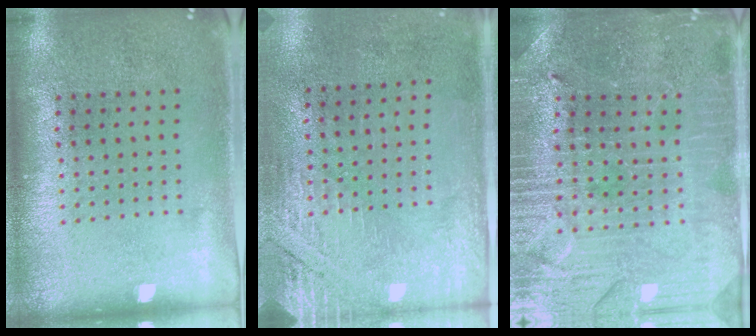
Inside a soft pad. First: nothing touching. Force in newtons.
{"total": 2.7, "press": 2.4, "slide": 1.2}
{"total": 3.3, "press": 3.2, "slide": 0.5}